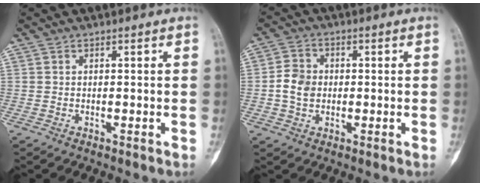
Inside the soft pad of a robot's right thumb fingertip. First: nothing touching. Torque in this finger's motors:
{"motor_torque": [0.68, 0.51, 0.27, -0.38, -0.02]}